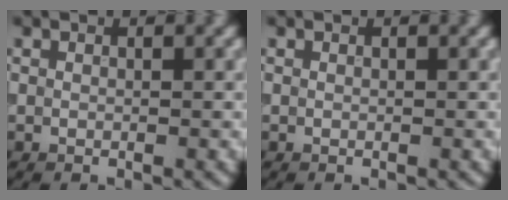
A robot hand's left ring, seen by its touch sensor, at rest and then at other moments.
{"total": 0.0}